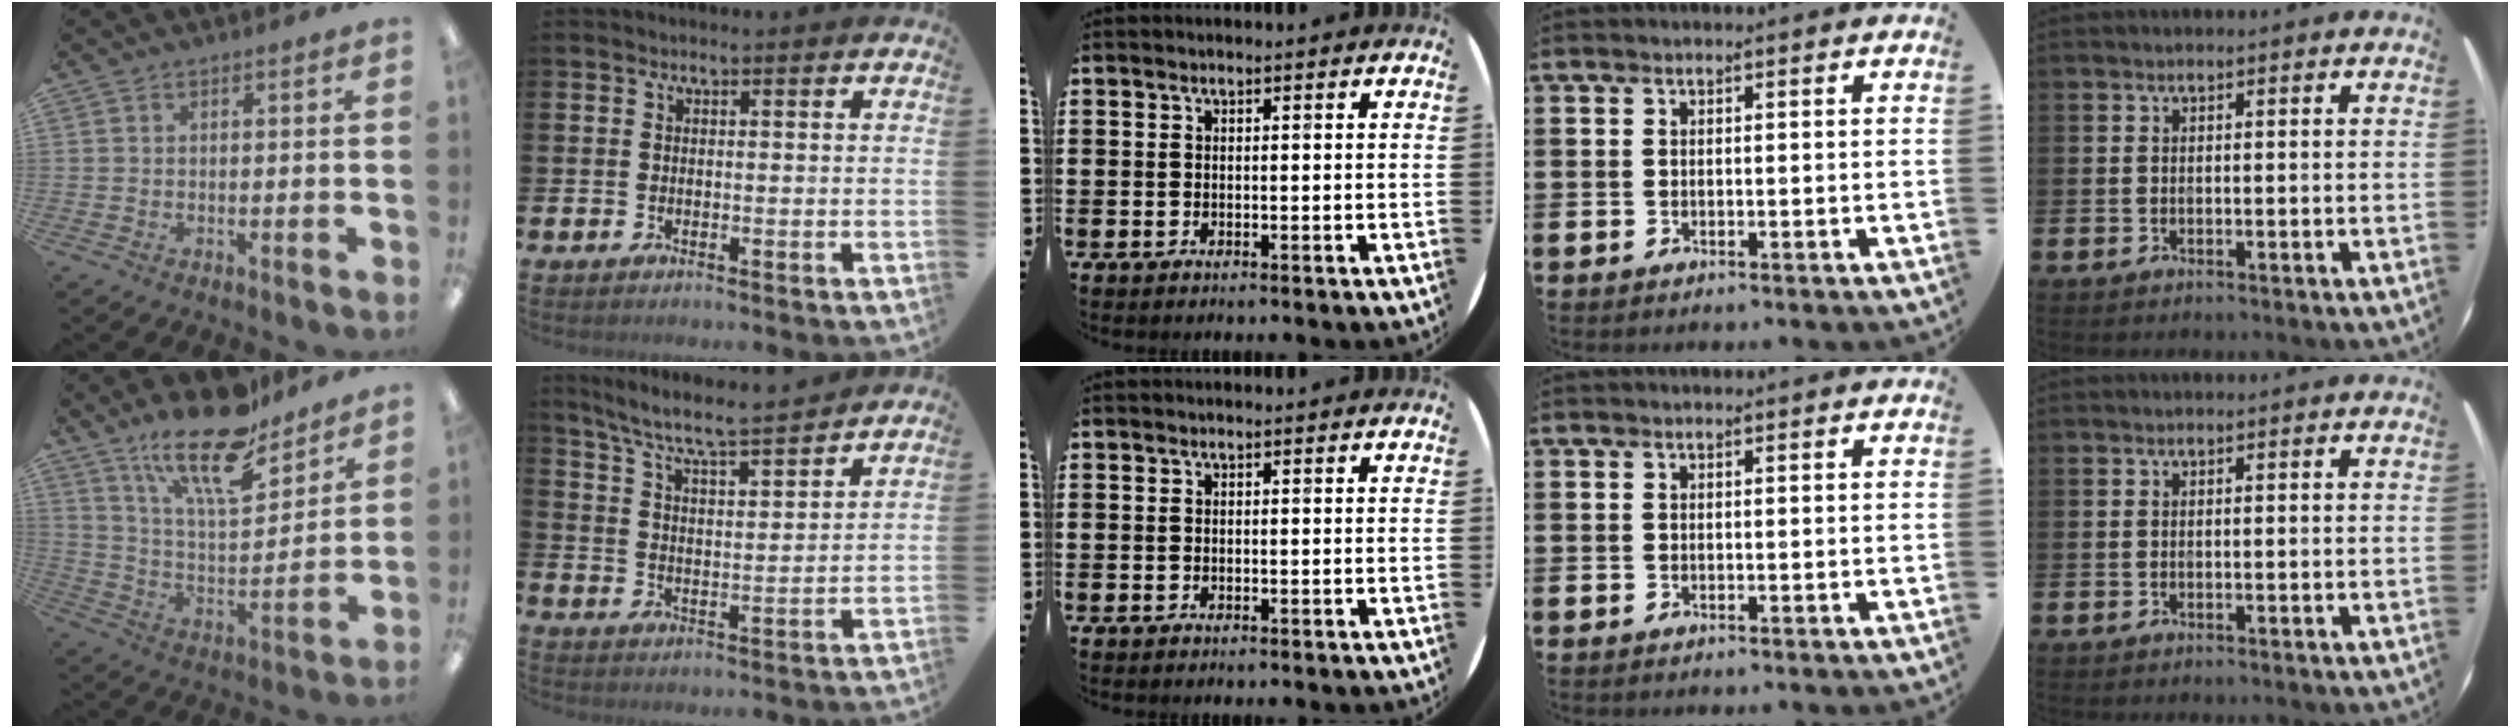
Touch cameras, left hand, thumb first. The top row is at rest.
{"thumb": {"total": 19.5, "force": [14.8, 6.4, 11.0], "torque": [-0.192, -0.091, 0.252]}, "index": {"total": 7.4, "force": [6.9, 0.1, 2.6], "torque": [-0.082, -0.050, 0.119]}}